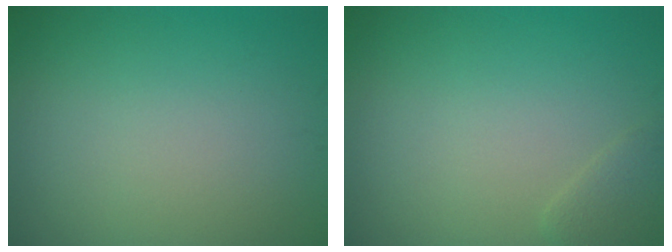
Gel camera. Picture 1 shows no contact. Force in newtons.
{"total": 1.3, "press": 1.3, "slide": 0.2}